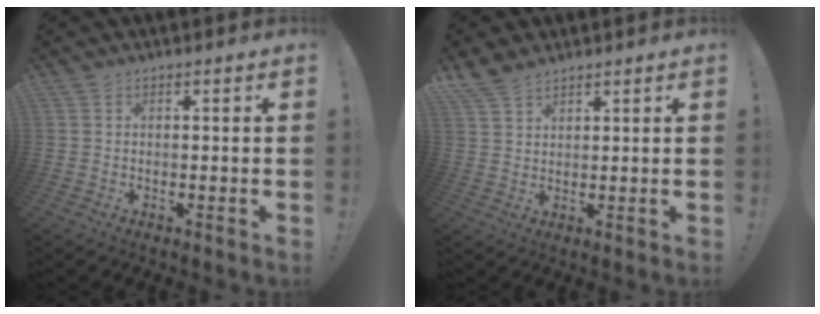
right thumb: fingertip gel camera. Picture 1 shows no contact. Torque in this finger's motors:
{"motor_torque": [-0.58, 0.94, 0.69, 0.48, 0.27]}